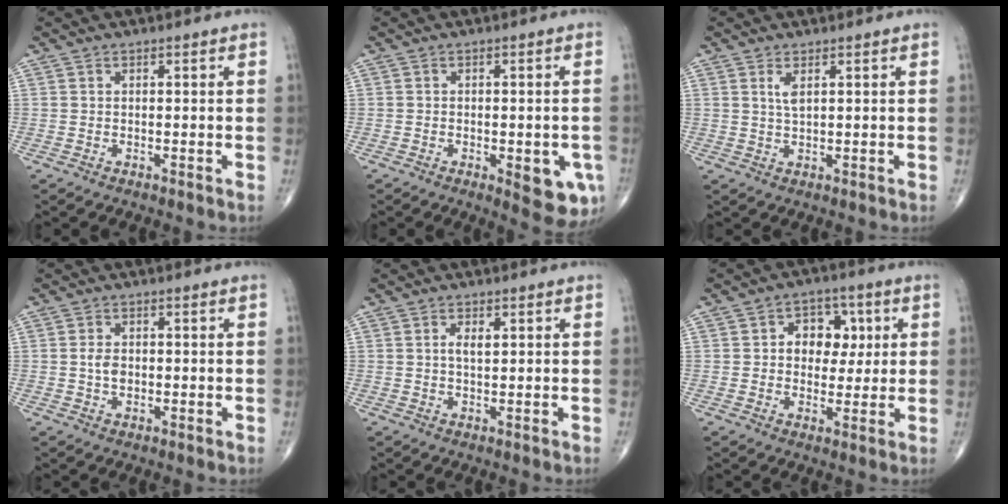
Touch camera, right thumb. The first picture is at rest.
{"total": 8.3, "force": [-2.7, 3.3, 7.2], "torque": [-0.069, -0.004, -0.025]}
{"total": 2.1, "force": [0.9, 0.6, 1.8], "torque": [-0.036, -0.005, 0.021]}
{"total": 2.9, "force": [-0.1, 1.9, 2.2], "torque": [-0.038, 0.002, -0.003]}
{"total": 2.5, "force": [0.7, 1.2, 2.1], "torque": [-0.035, -0.001, 0.011]}
{"total": 8.7, "force": [1.7, 6.5, 5.5], "torque": [-0.021, 0.005, 0.020]}